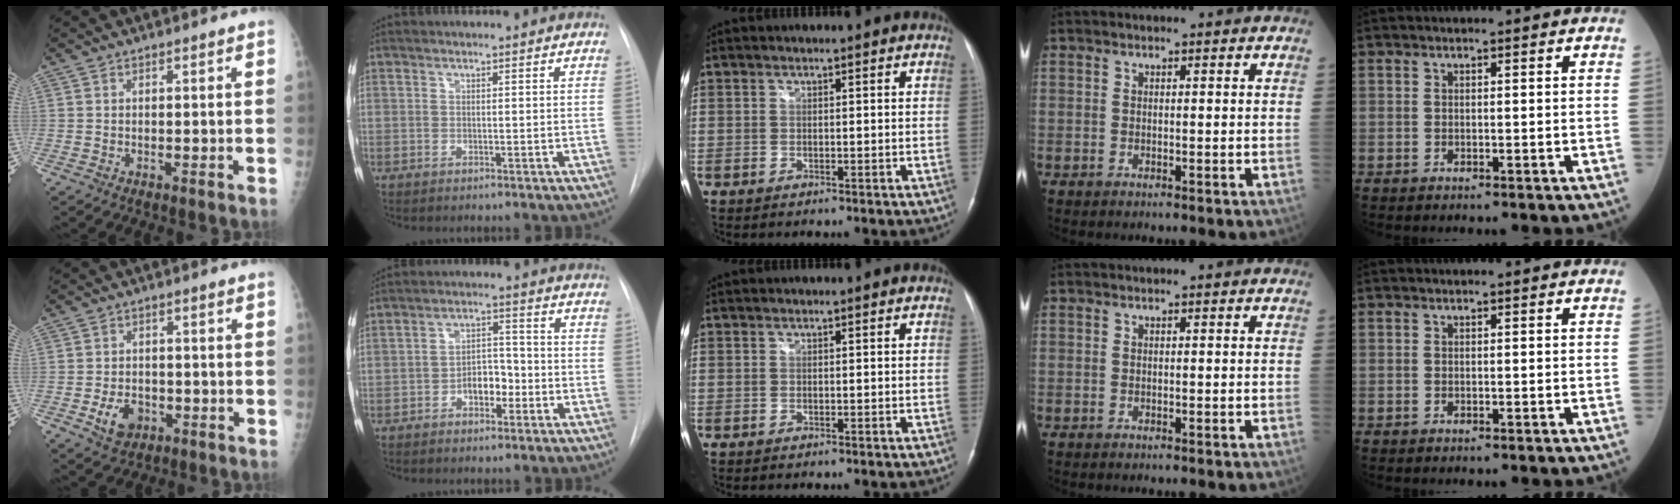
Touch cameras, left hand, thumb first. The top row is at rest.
{"thumb": {"total": 5.7, "force": [-2.3, 4.1, 3.3], "torque": [-0.045, 0.011, -0.033]}, "index": {"total": 4.9, "force": [-2.5, 2.7, 3.3], "torque": [-0.051, 0.014, -0.041]}}